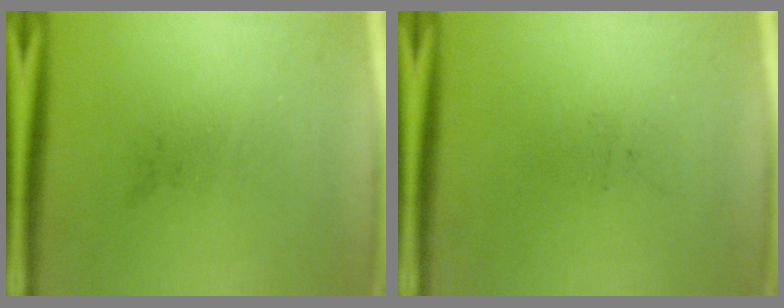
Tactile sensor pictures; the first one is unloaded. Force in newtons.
{"total": 0.0}